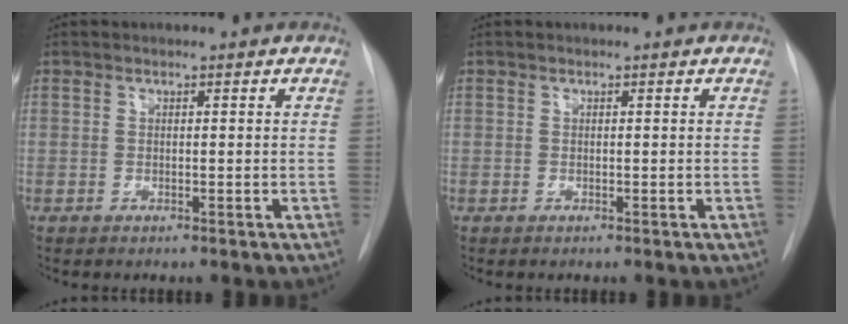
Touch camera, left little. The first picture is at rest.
{"total": 0.0}